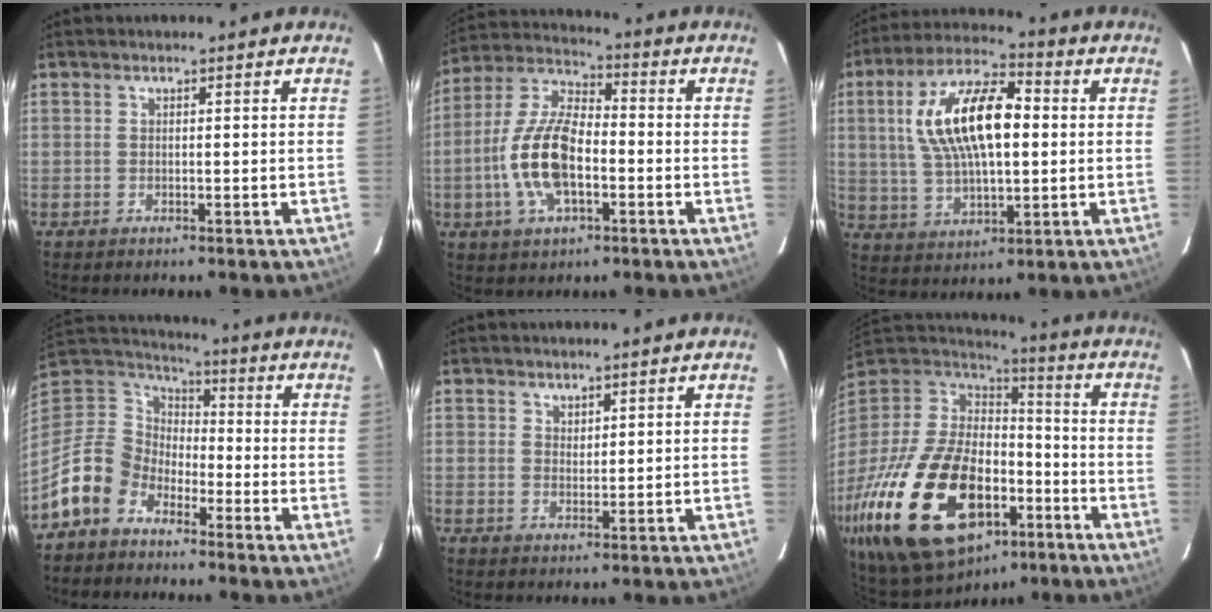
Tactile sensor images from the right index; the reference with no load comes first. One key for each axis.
{"total": 13.8, "fx": -3.6, "fy": 6.3, "fz": 11.8, "tx": -0.251, "ty": 0.006, "tz": -0.070}
{"total": 17.0, "fx": 2.6, "fy": 7.5, "fz": 15.0, "tx": -0.285, "ty": 0.021, "tz": 0.049}
{"total": 11.4, "fx": -7.7, "fy": 7.5, "fz": 3.8, "tx": -0.100, "ty": 0.026, "tz": -0.160}
{"total": 1.8, "fx": 1.4, "fy": 1.0, "fz": 0.2, "tx": 0.000, "ty": 0.002, "tz": 0.025}
{"total": 34.1, "fx": -15.2, "fy": 19.9, "fz": 23.2, "tx": -0.493, "ty": -0.024, "tz": -0.234}